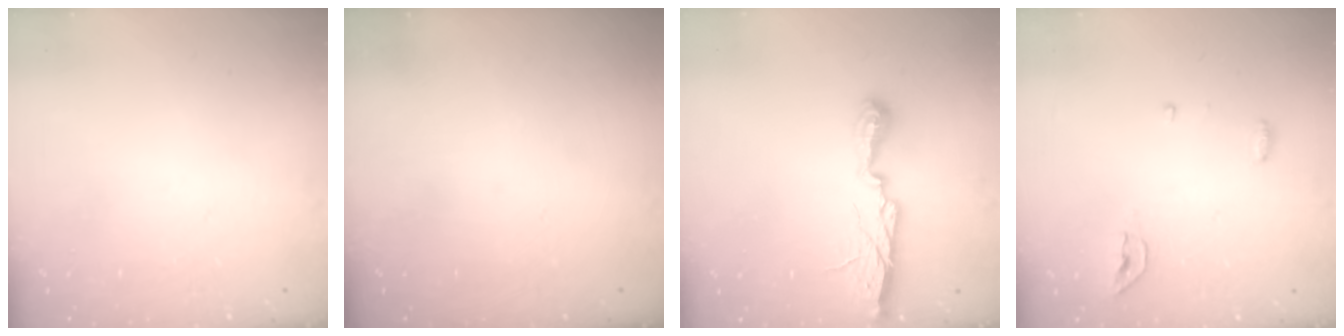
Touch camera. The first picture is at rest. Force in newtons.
{"total": 0.0}
{"total": 9.9, "press": 9.9, "slide": 0.3}
{"total": 4.5, "press": 4.2, "slide": 1.5}